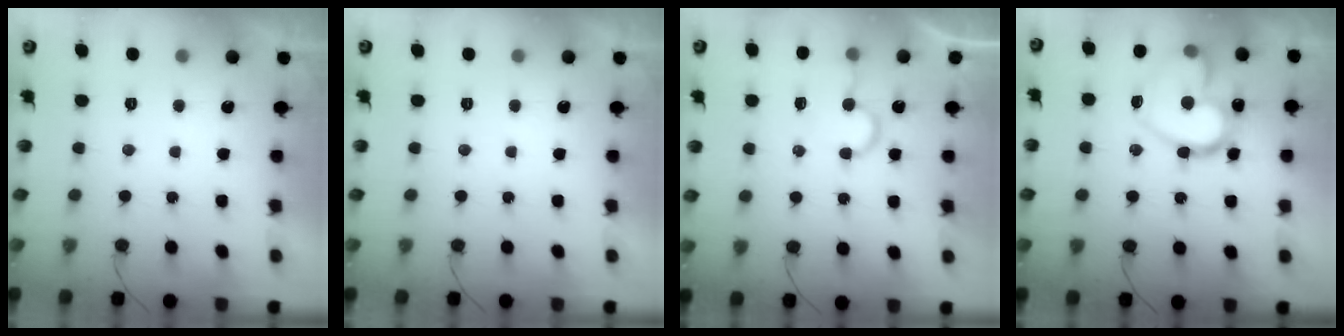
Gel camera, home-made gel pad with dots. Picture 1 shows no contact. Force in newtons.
{"total": 0.0}
{"total": 7.6, "press": 7.6, "slide": 0.6}
{"total": 18.2, "press": 18.0, "slide": 2.5}